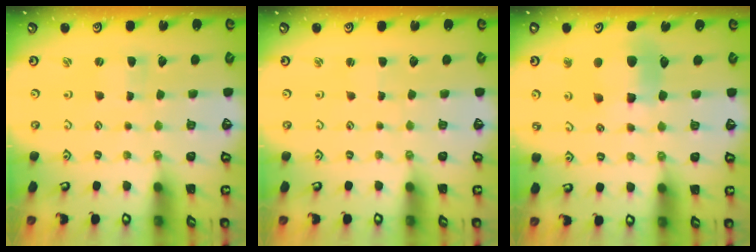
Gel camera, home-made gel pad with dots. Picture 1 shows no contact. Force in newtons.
{"total": 0.9, "press": 0.9, "slide": 0.2}
{"total": 9.7, "press": 9.6, "slide": 1.3}